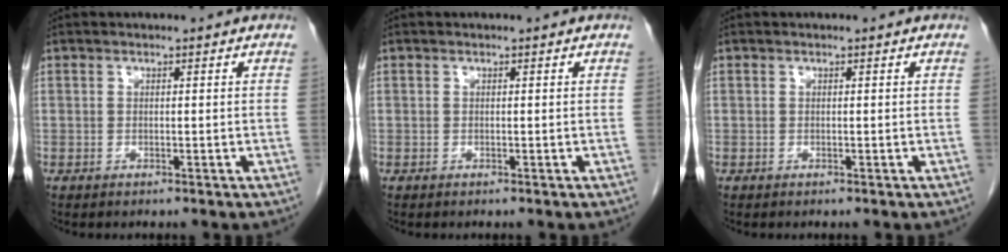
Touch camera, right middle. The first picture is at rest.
{"total": 0.0}
{"total": 0.0}